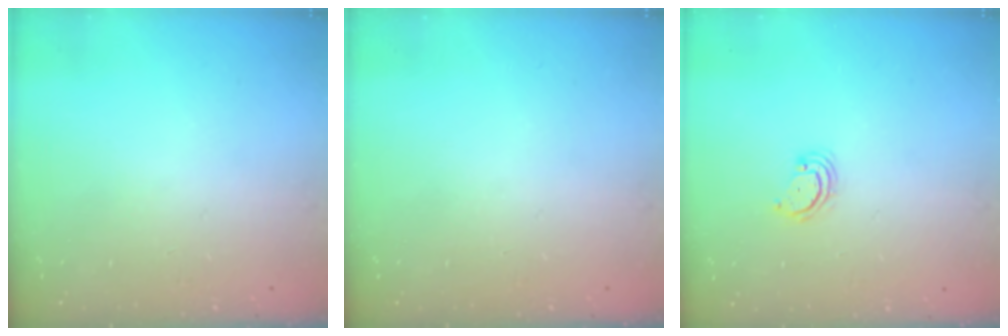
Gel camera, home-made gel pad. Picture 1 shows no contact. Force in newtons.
{"total": 0.0}
{"total": 2.9, "press": 2.8, "slide": 0.4}